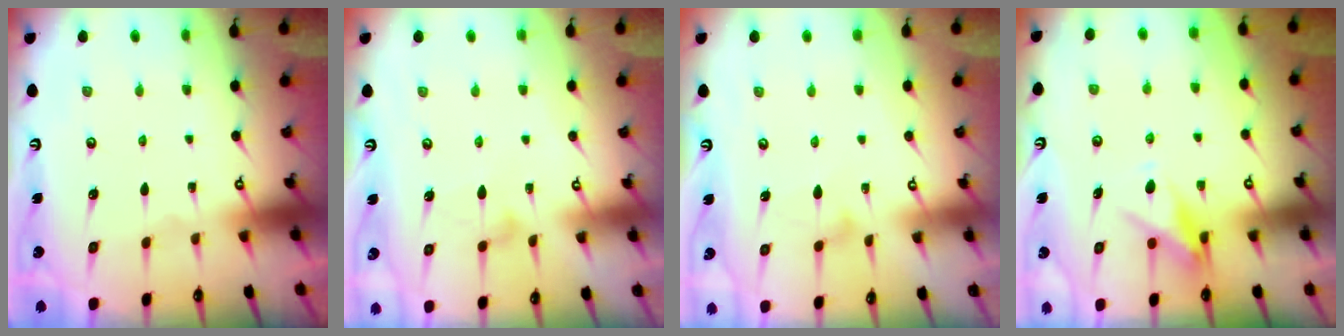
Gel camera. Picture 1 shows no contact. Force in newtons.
{"total": 7.8, "press": 7.8, "slide": 0.4}
{"total": 7.7, "press": 7.7, "slide": 0.5}
{"total": 8.1, "press": 8.0, "slide": 0.9}